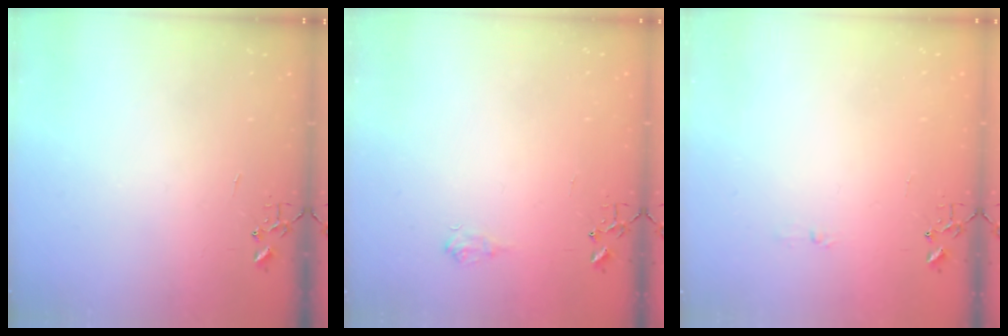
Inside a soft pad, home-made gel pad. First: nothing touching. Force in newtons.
{"total": 6.2, "press": 6.1, "slide": 0.8}
{"total": 3.5, "press": 3.5, "slide": 0.4}